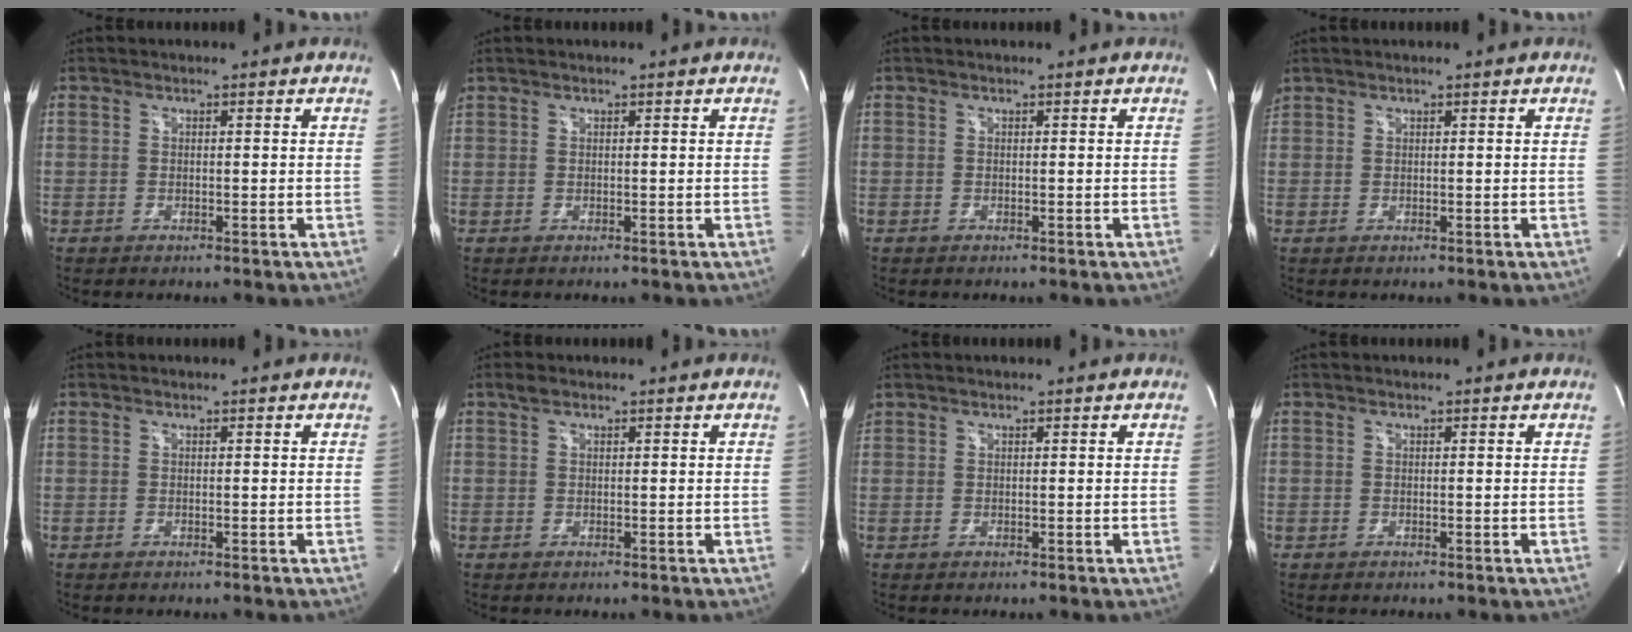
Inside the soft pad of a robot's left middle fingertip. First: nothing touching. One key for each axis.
{"total": 0.6, "fx": 0.6, "fy": 0.0, "fz": 0.2, "tx": -0.013, "ty": 0.014, "tz": 0.019}
{"total": 0.0}
{"total": 1.1, "fx": 1.1, "fy": 0.3, "fz": 0.2, "tx": -0.015, "ty": 0.018, "tz": 0.027}
{"total": 0.0}
{"total": 1.1, "fx": 0.8, "fy": 0.4, "fz": 0.6, "tx": -0.017, "ty": 0.010, "tz": 0.017}
{"total": 0.6, "fx": 0.5, "fy": 0.1, "fz": 0.0, "tx": -0.010, "ty": 0.012, "tz": 0.017}
{"total": 0.0}